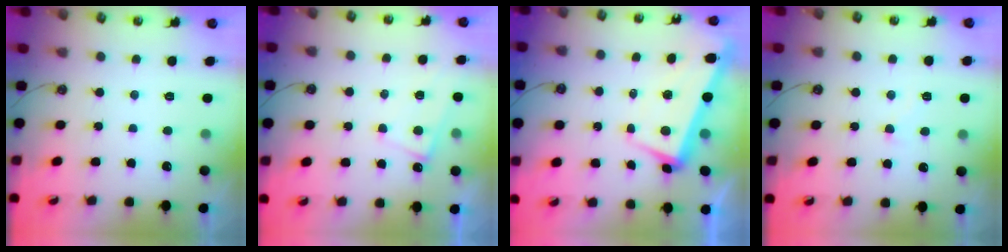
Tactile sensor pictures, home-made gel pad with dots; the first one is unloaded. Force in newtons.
{"total": 4.1, "press": 4.1, "slide": 0.1}
{"total": 2.1, "press": 0.6, "slide": 2.0}
{"total": 4.4, "press": 4.4, "slide": 0.3}